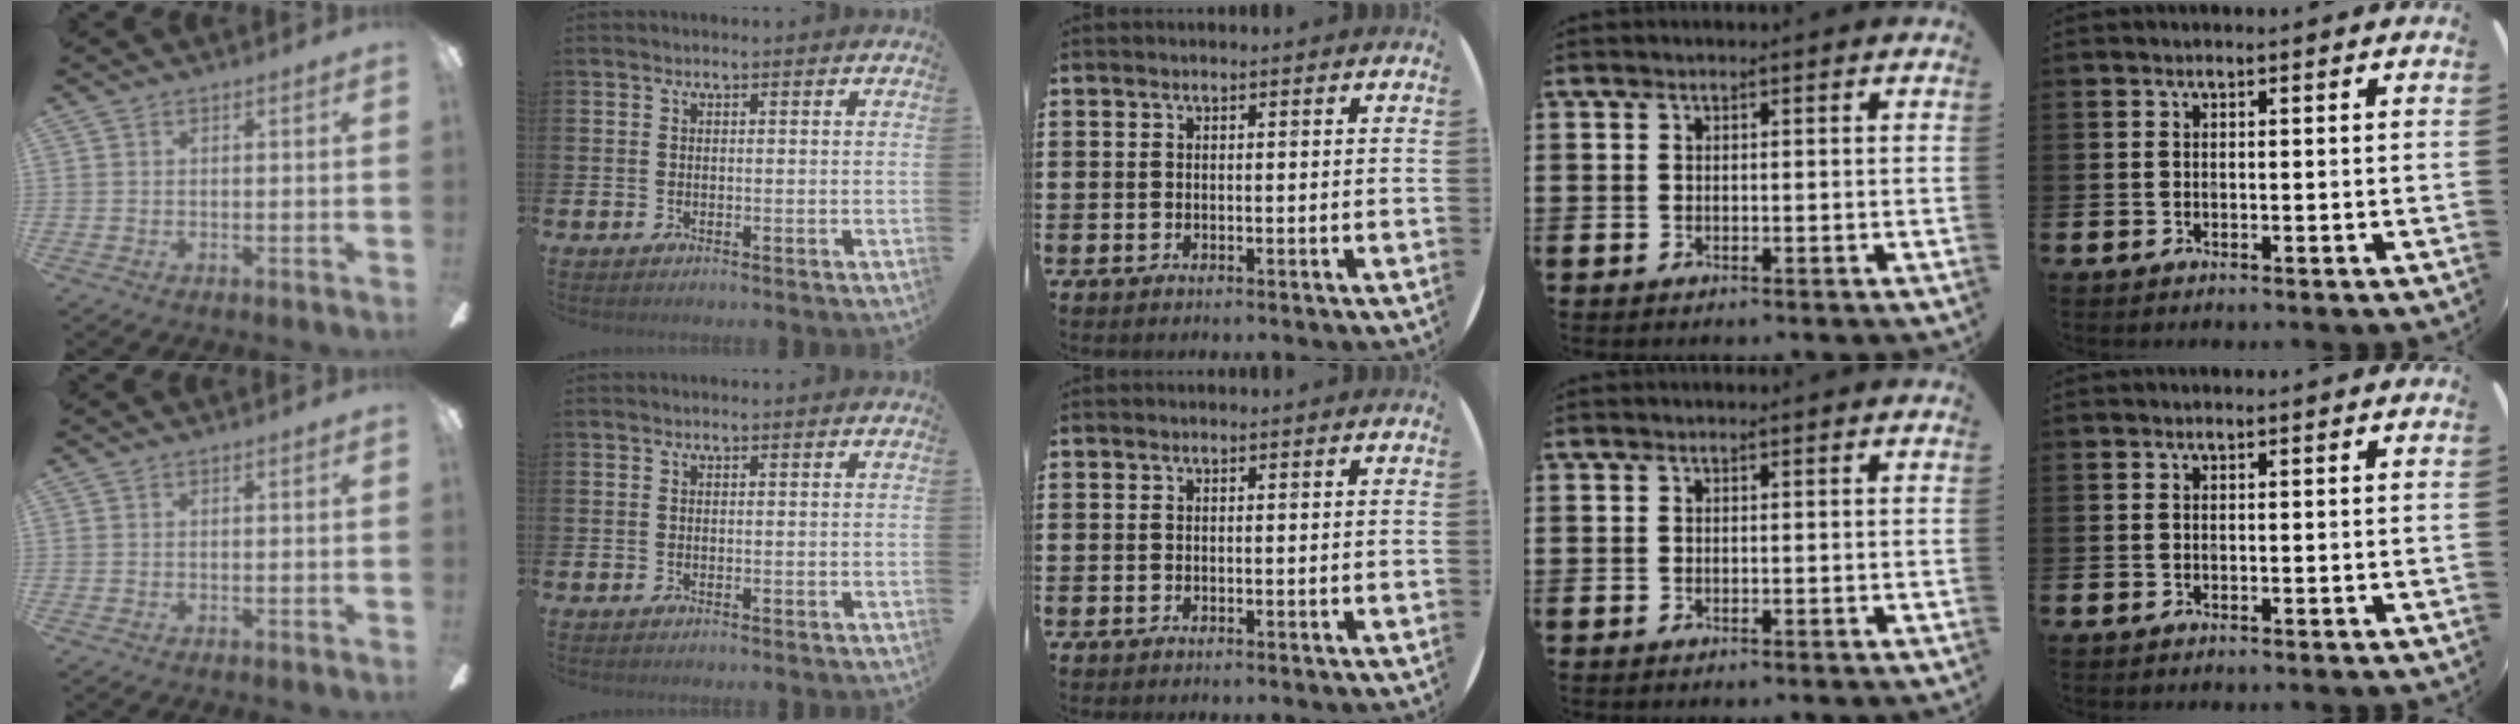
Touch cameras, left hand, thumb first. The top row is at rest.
{}